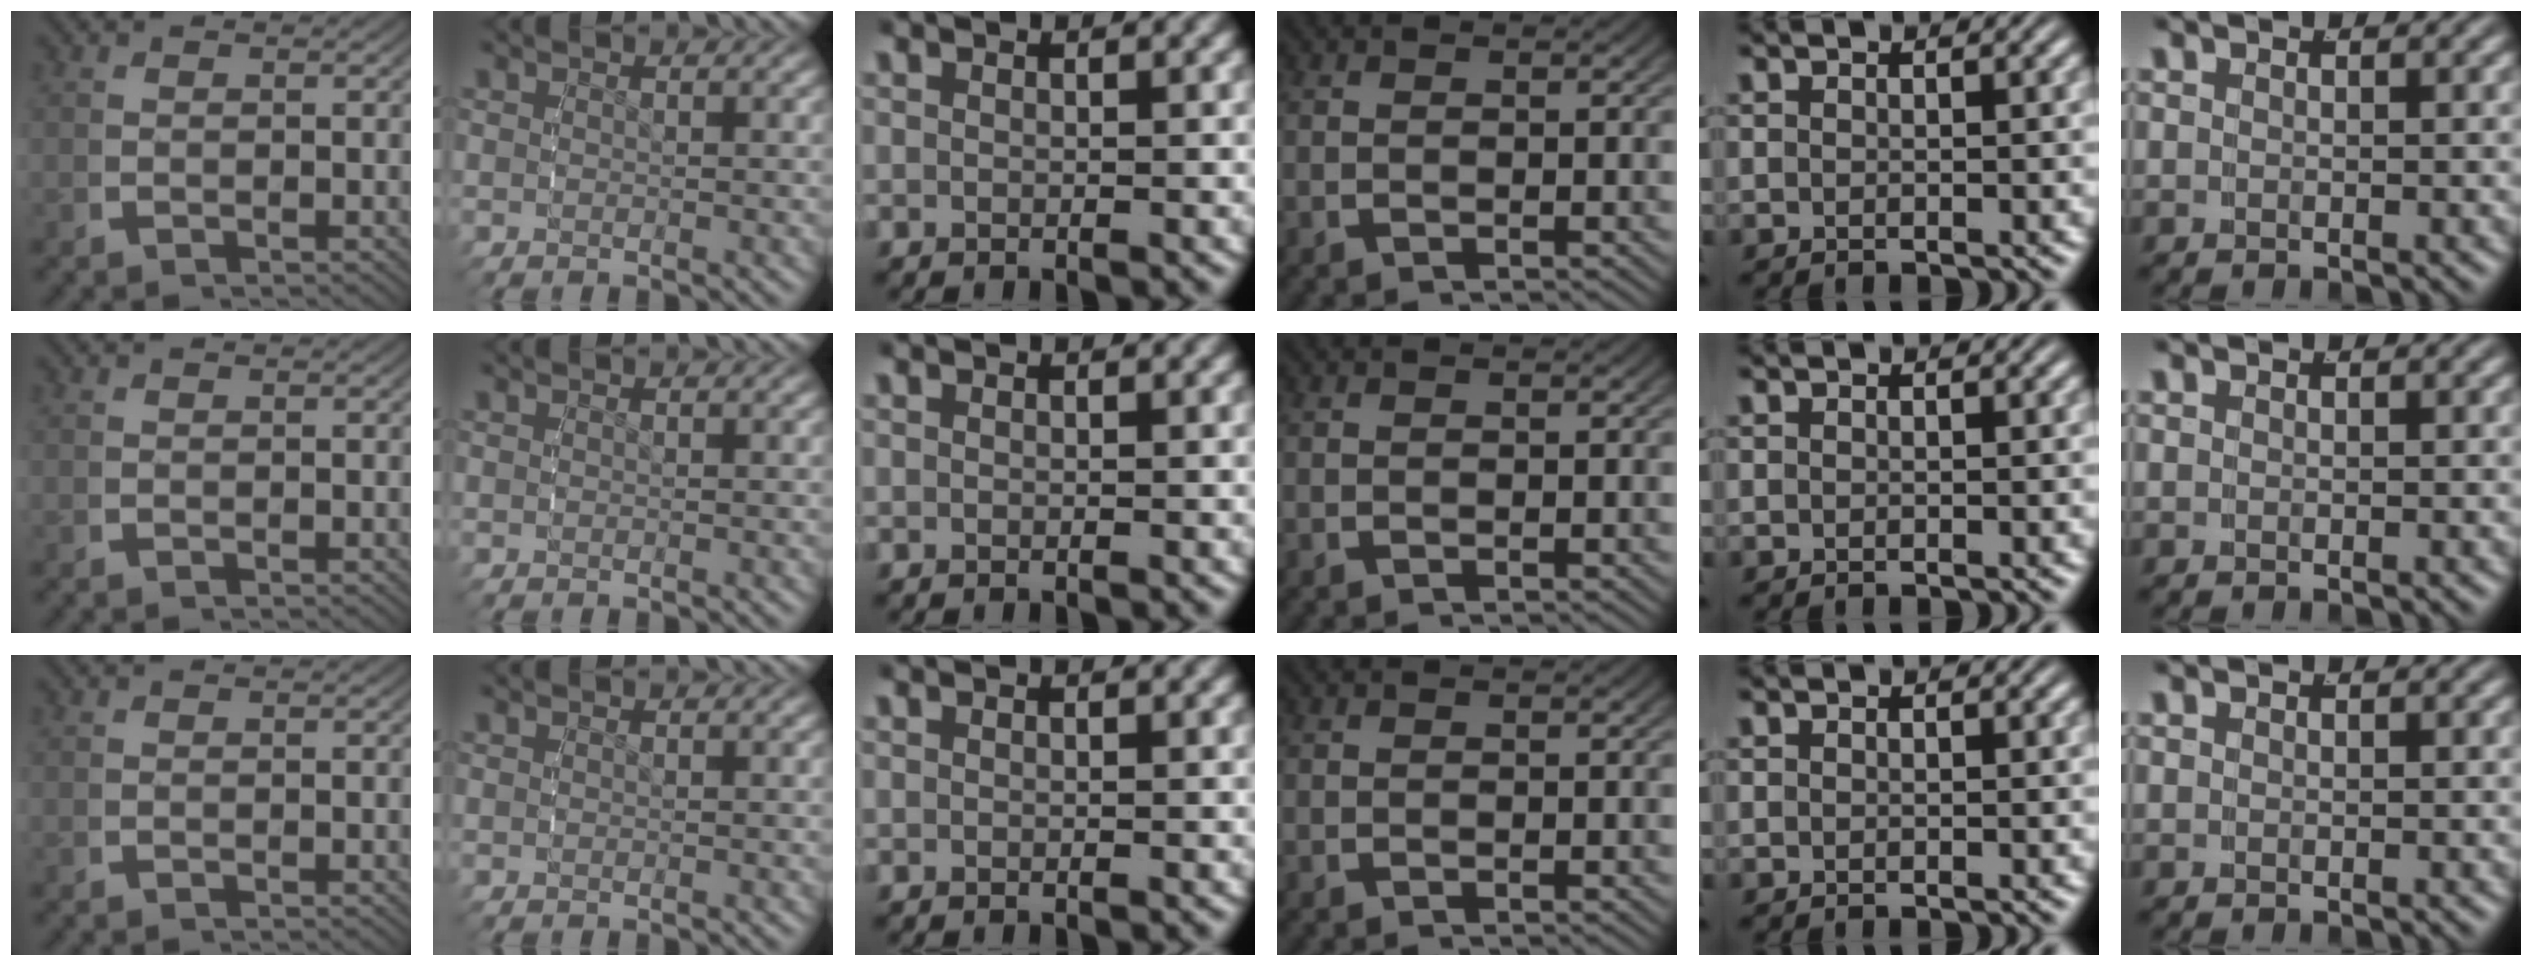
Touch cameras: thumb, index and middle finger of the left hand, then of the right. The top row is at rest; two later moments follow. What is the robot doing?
{"motion": "reach", "object": "pen bag"}